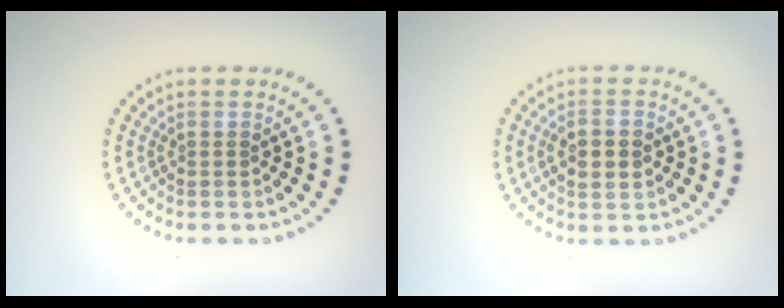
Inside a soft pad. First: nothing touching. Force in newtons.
{"total": 2.9, "press": 2.9, "slide": 0.1}